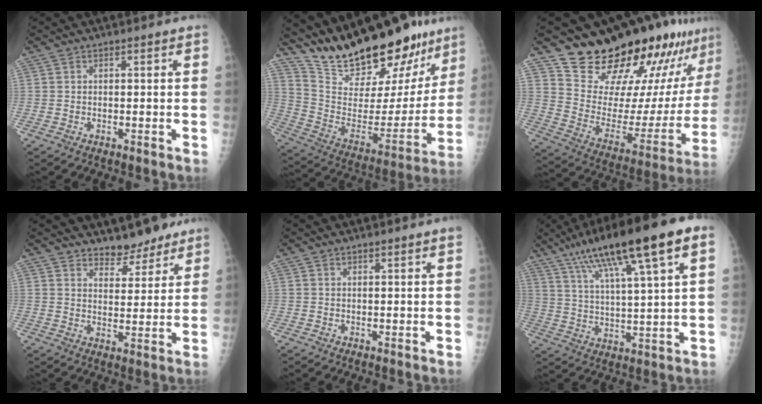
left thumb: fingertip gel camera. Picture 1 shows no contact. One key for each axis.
{"total": 28.7, "fx": 23.0, "fy": 9.5, "fz": 14.4, "tx": -0.196, "ty": -0.102, "tz": 0.357}
{"total": 26.6, "fx": 22.6, "fy": 8.2, "fz": 11.3, "tx": -0.129, "ty": -0.154, "tz": 0.322}
{"total": 6.8, "fx": 6.0, "fy": 2.9, "fz": 1.5, "tx": 0.005, "ty": -0.047, "tz": 0.093}
{"total": 1.9, "fx": 1.4, "fy": -0.2, "fz": 1.3, "tx": -0.014, "ty": 0.000, "tz": 0.019}
{"total": 19.9, "fx": 10.4, "fy": 3.3, "fz": 16.7, "tx": -0.276, "ty": 0.004, "tz": 0.177}